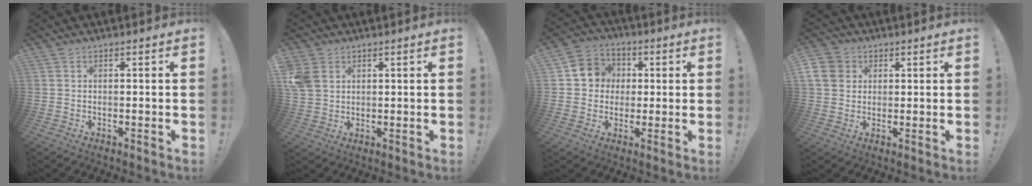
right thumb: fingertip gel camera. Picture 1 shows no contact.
{"total": 6.7, "force": [2.6, 5.2, 3.3], "torque": [-0.070, 0.000, 0.053]}
{"total": 9.4, "force": [0.8, 8.9, 2.8], "torque": [-0.038, 0.012, 0.023]}
{"total": 7.4, "force": [2.4, 6.5, 2.6], "torque": [-0.045, -0.004, 0.052]}